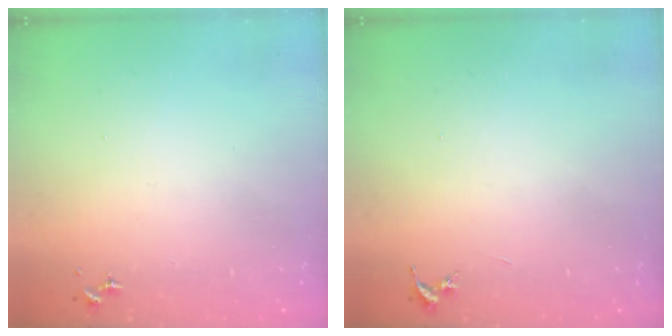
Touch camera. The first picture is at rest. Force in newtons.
{"total": 0.0}